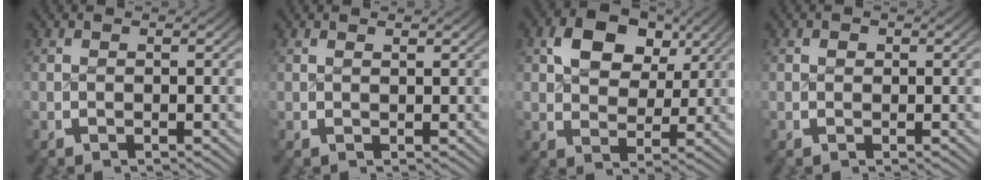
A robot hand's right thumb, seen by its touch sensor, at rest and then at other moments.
{"total": 0.6, "force": [0.6, -0.2, 0.2], "torque": [-0.003, -0.003, 0.014]}
{"total": 6.3, "force": [2.3, 4.2, 4.1], "torque": [-0.075, -0.012, 0.043]}
{"total": 0.6, "force": [0.2, 0.5, 0.2], "torque": [-0.005, -0.007, 0.007]}